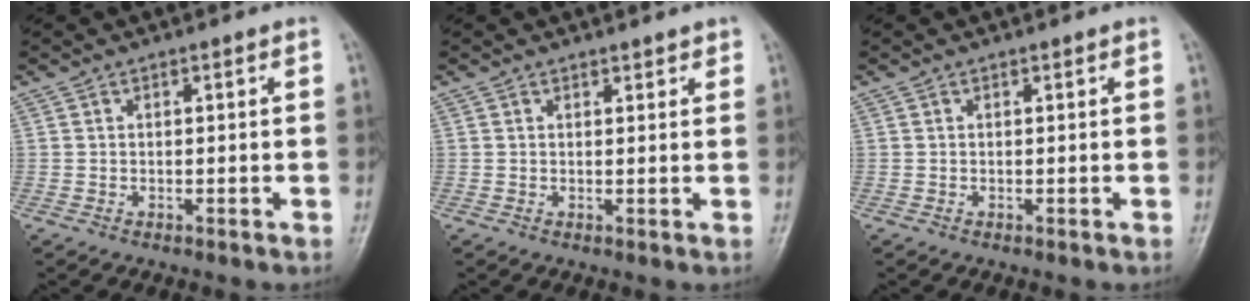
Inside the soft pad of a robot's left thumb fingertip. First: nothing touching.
{"total": 1.5, "force": [1.3, 0.6, 0.6], "torque": [0.001, -0.006, 0.014]}
{"total": 0.0}